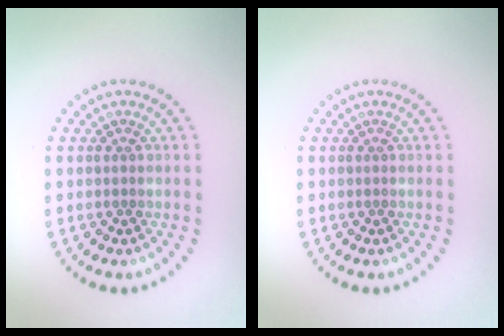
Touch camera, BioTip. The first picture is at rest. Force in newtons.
{"total": 0.0}